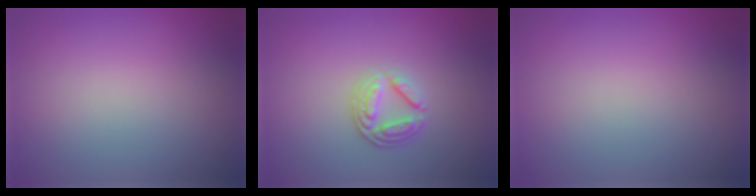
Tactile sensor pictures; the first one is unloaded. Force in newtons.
{"total": 2.7, "press": 2.5, "slide": 1.0}
{"total": 0.0}